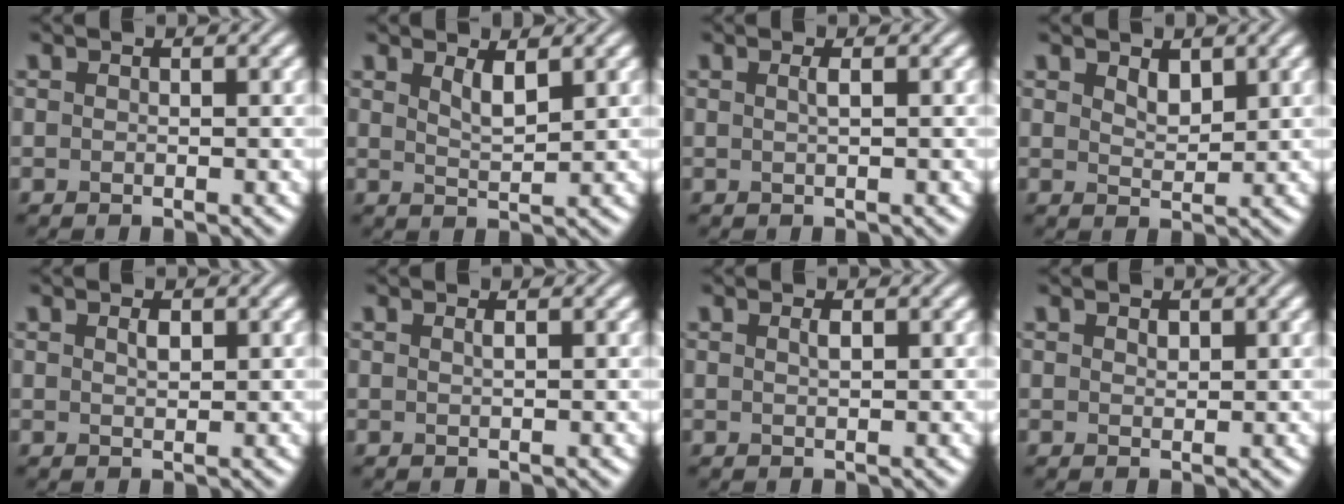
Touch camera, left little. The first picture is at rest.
{"total": 2.0, "force": [1.3, 0.5, 1.4], "torque": [-0.027, -0.004, 0.025]}
{"total": 1.0, "force": [0.3, 0.3, 0.9], "torque": [-0.014, 0.004, 0.003]}
{"total": 1.7, "force": [1.1, 0.8, 0.9], "torque": [-0.019, -0.004, 0.025]}
{"total": 1.0, "force": [0.5, 0.4, 0.8], "torque": [-0.017, 0.001, 0.011]}
{"total": 0.7, "force": [0.3, 0.2, 0.6], "torque": [-0.006, 0.003, 0.003]}
{"total": 0.8, "force": [0.4, 0.2, 0.6], "torque": [-0.013, 0.002, 0.007]}
{"total": 0.7, "force": [0.5, 0.4, 0.4], "torque": [-0.008, -0.002, 0.010]}